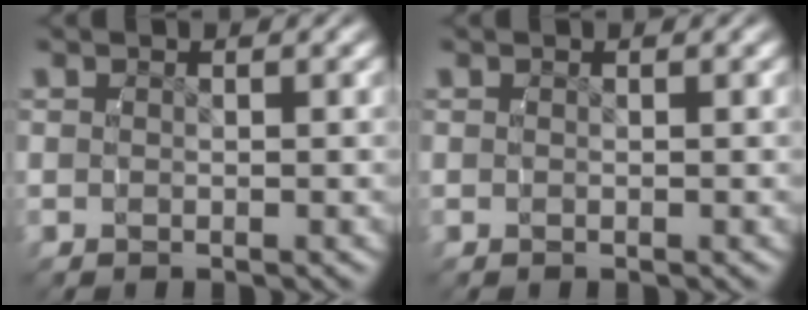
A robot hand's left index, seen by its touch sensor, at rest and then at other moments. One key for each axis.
{"total": 0.0}